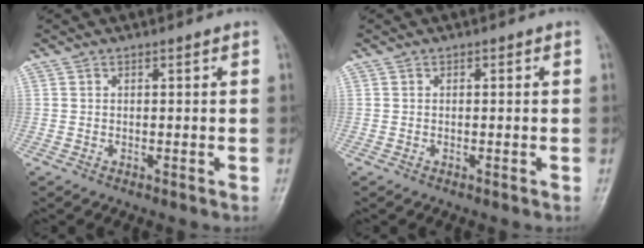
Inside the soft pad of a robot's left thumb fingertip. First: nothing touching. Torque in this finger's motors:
{"motor_torque": [0.00, 0.00, -0.07, -0.07, 0.00]}